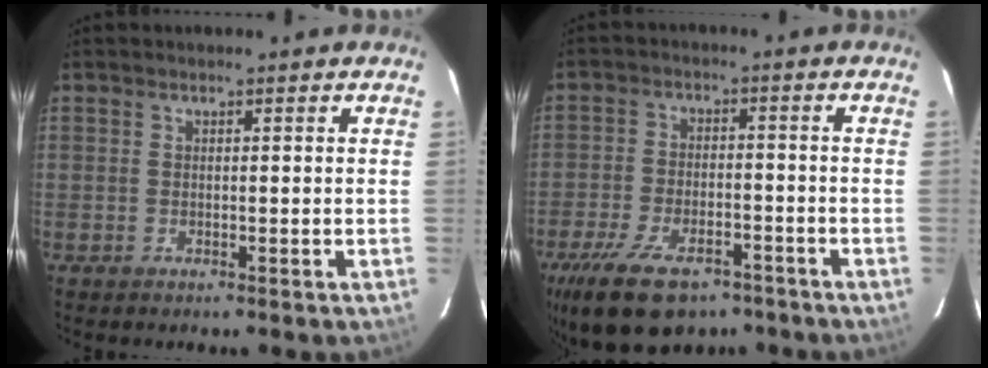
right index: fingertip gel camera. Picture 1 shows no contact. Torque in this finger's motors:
{"motor_torque": [1.44, -0.69, 0.66, 0.15]}